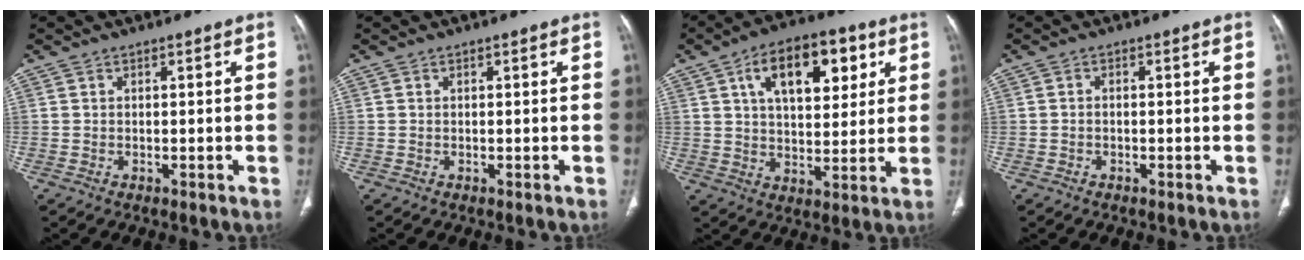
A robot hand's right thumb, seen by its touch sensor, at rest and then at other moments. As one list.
[{"total": 0.0}, {"total": 16.0, "force": [6.4, 8.5, 12.0], "torque": [-0.147, -0.008, 0.100]}, {"total": 0.7, "force": [-0.3, 0.4, 0.5], "torque": [-0.006, 0.002, -0.007]}]